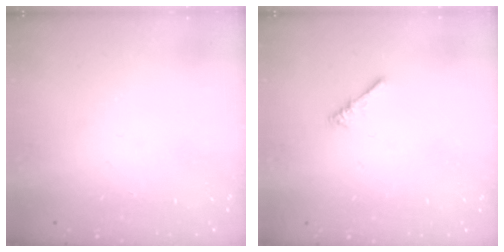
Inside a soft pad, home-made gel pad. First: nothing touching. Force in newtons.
{"total": 0.0}